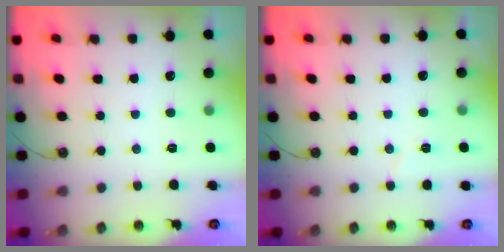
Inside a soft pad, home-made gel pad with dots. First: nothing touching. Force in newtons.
{"total": 3.5, "press": 3.0, "slide": 1.7}